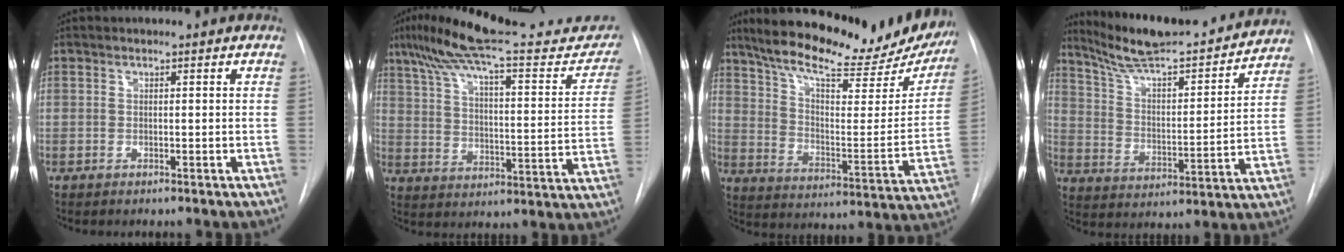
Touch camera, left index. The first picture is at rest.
{"total": 28.5, "force": [24.0, 4.9, 14.5], "torque": [-0.226, -0.013, 0.321]}
{"total": 27.1, "force": [22.5, 6.8, 13.3], "torque": [-0.213, -0.028, 0.301]}
{"total": 21.4, "force": [19.4, 2.8, 8.5], "torque": [-0.133, -0.007, 0.288]}